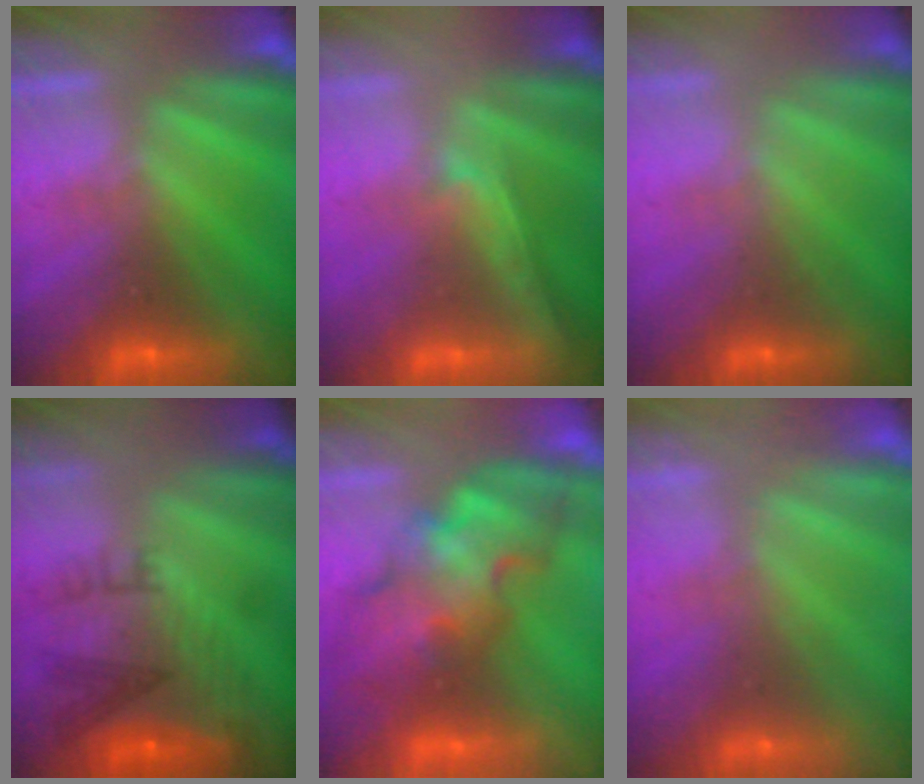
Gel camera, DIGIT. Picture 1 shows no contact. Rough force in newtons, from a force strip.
{"total": 1.8}
{"total": 2.2}
{"total": 8.0}
{"total": 3.4}
{"total": 2.3}